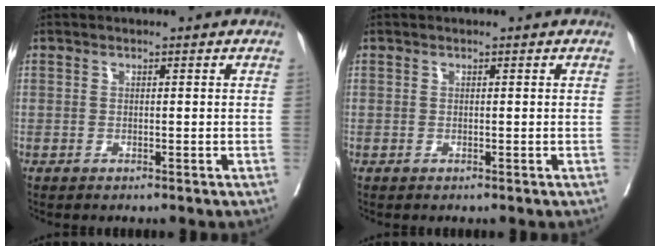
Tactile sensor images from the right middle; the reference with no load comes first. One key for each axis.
{"total": 0.0}